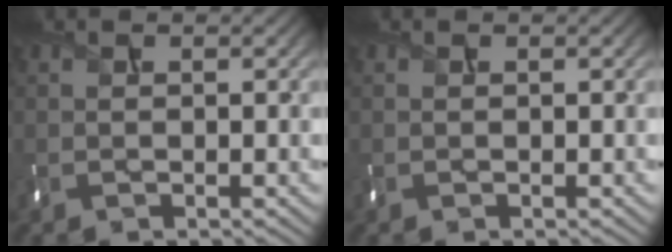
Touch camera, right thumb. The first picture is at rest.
{"total": 0.0}